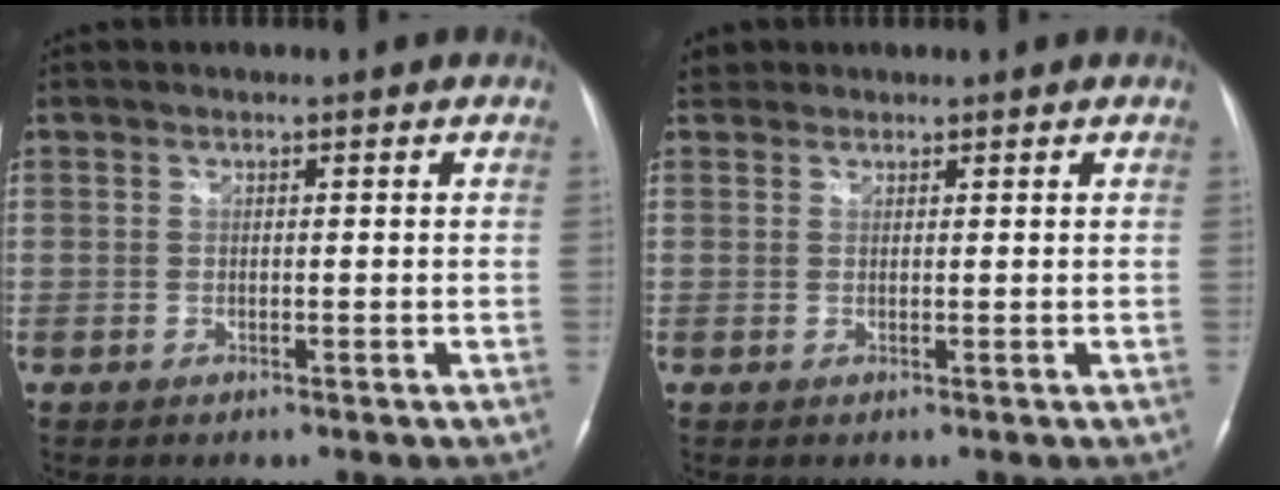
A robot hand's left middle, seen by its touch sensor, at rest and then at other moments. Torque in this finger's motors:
{"motor_torque": [-0.01, 0.02, -0.05, 0.00]}